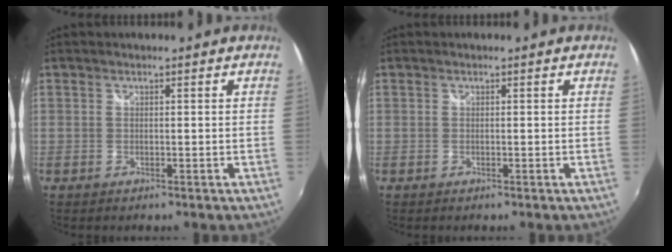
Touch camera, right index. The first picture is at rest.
{"total": 0.0}